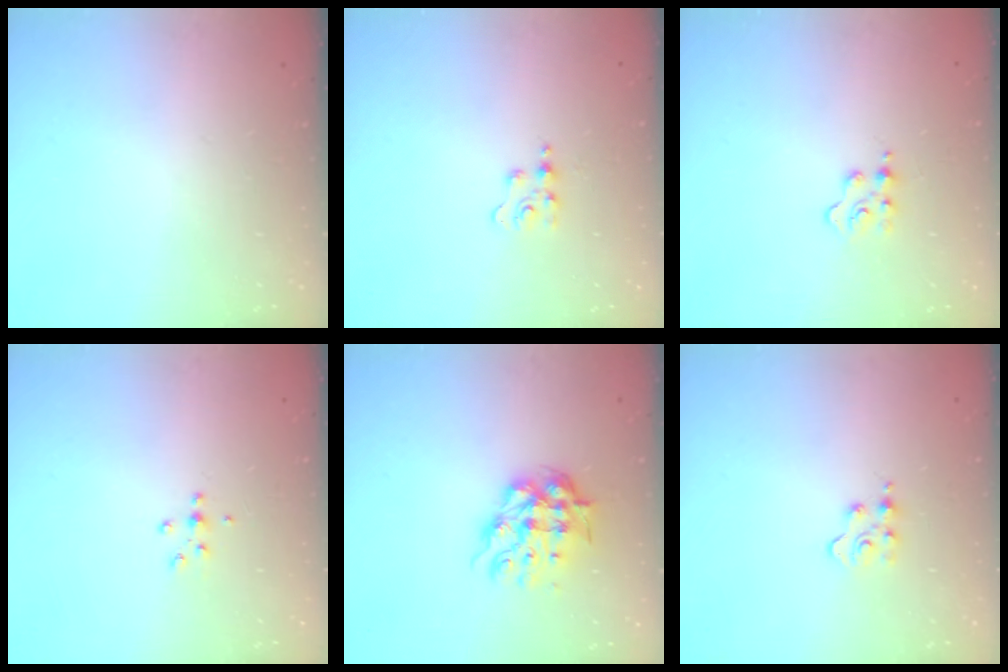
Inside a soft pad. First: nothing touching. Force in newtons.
{"total": 3.4, "press": 3.3, "slide": 0.5}
{"total": 3.1, "press": 3.0, "slide": 0.4}
{"total": 3.8, "press": 3.8, "slide": 0.2}
{"total": 9.3, "press": 9.3, "slide": 1.2}
{"total": 3.0, "press": 2.9, "slide": 0.4}